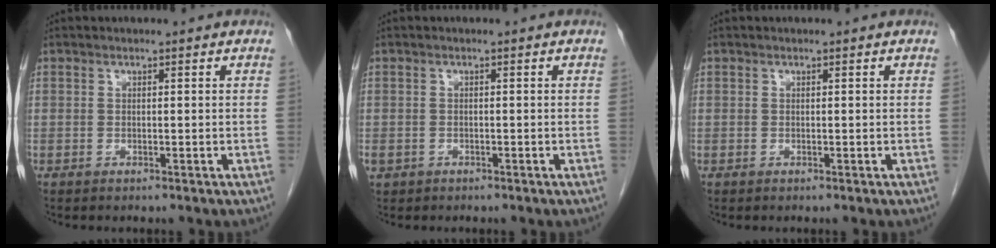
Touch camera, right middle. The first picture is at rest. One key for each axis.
{"total": 2.0, "fx": -1.2, "fy": 1.5, "fz": 0.5, "tx": -0.009, "ty": 0.002, "tz": -0.019}
{"total": 0.0}